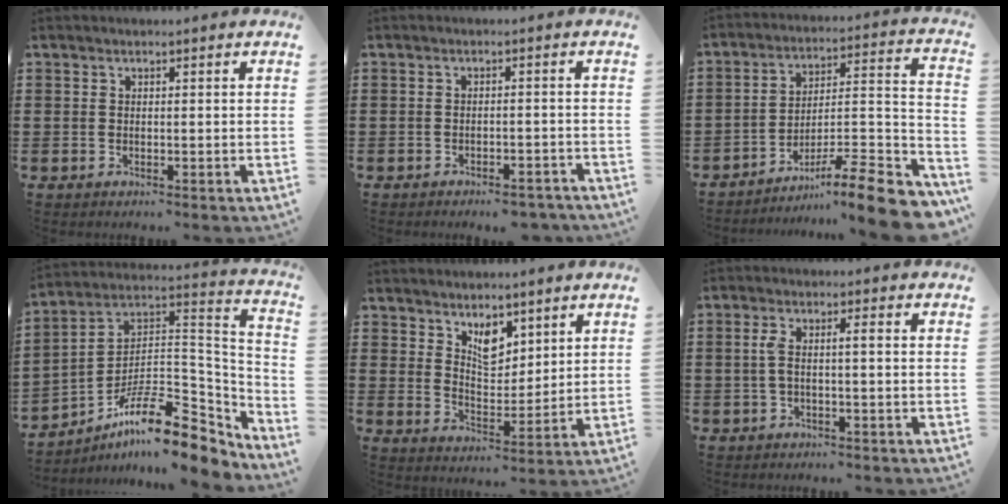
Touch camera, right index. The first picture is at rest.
{"total": 2.4, "force": [-2.3, 0.1, 0.6], "torque": [-0.013, 0.000, -0.046]}
{"total": 10.5, "force": [-7.7, 0.6, 7.1], "torque": [-0.090, 0.007, -0.147]}
{"total": 14.1, "force": [-10.1, 4.0, 8.9], "torque": [-0.138, 0.024, -0.182]}
{"total": 5.7, "force": [4.0, 3.0, 2.6], "torque": [-0.048, -0.007, 0.072]}
{"total": 3.0, "force": [-0.3, 0.4, 3.0], "torque": [-0.070, -0.003, -0.014]}